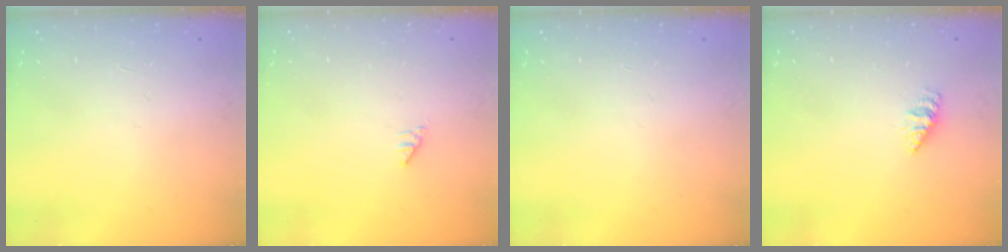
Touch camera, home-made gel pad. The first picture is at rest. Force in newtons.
{"total": 0.0}
{"total": 0.0}
{"total": 1.6, "press": 1.6, "slide": 0.1}